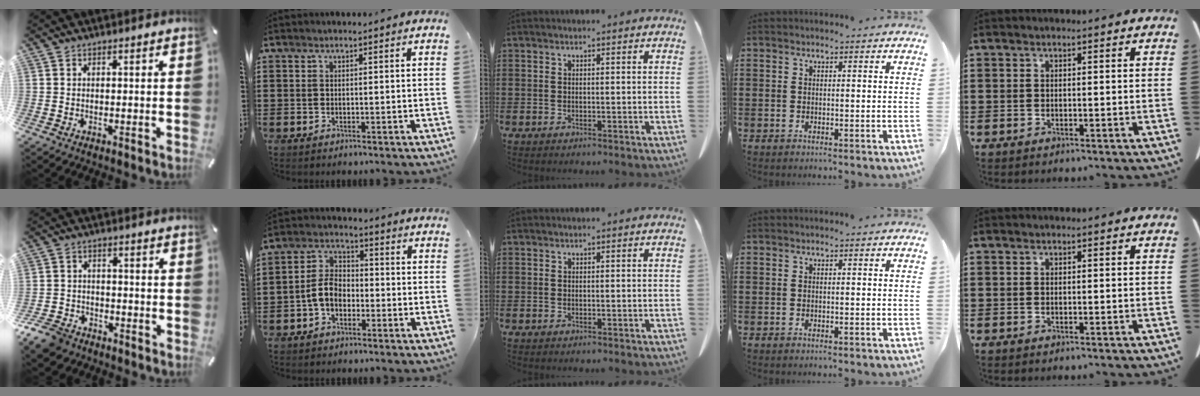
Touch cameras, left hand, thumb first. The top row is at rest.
{"thumb": {"total": 6.8, "force": [-5.3, 3.9, 2.0], "torque": [-0.045, 0.028, -0.103]}, "index": {"total": 5.7, "force": [-2.0, 3.8, 3.8], "torque": [-0.090, 0.009, -0.044]}}